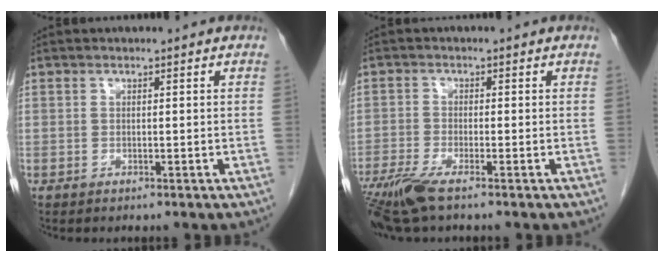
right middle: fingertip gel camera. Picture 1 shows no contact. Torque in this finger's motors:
{"motor_torque": [1.13, -0.94, 0.41, 0.13]}